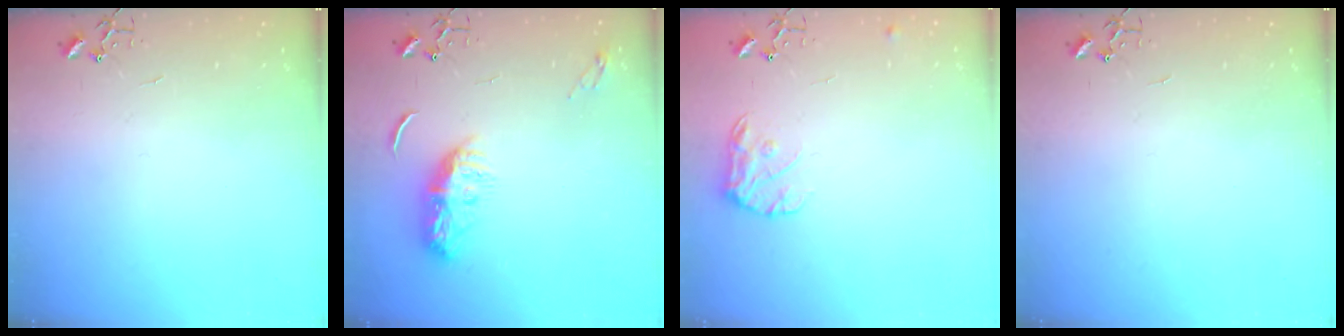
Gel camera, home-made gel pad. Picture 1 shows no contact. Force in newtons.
{"total": 10.1, "press": 10.1, "slide": 0.1}
{"total": 9.8, "press": 9.8, "slide": 0.5}
{"total": 0.0}